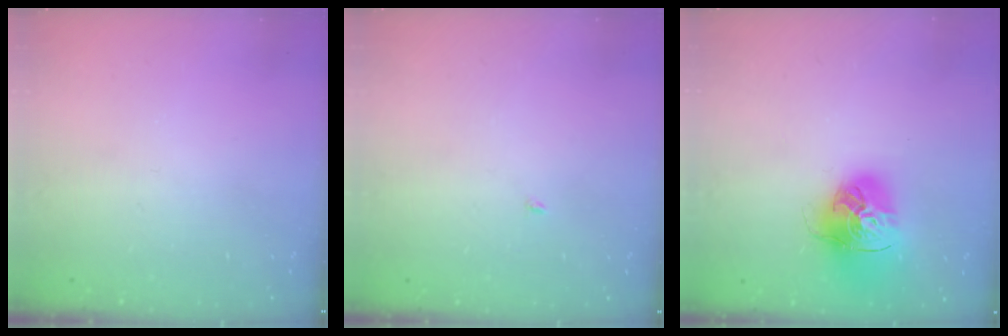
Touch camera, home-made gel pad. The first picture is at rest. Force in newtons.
{"total": 1.9, "press": 1.9, "slide": 0.2}
{"total": 16.3, "press": 16.2, "slide": 1.6}